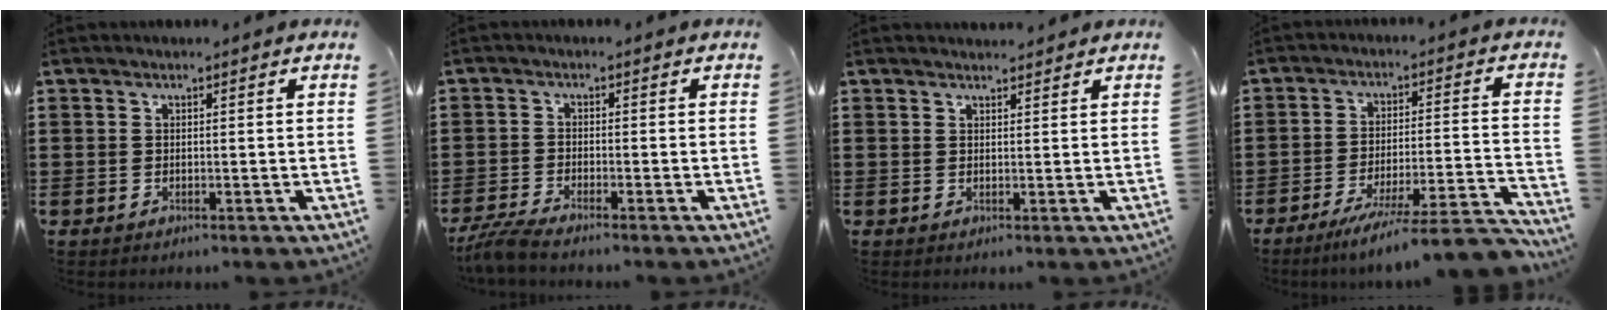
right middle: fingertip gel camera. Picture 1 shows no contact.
{"total": 3.0, "force": [-2.7, -0.2, 1.3], "torque": [-0.045, -0.012, -0.059]}
{"total": 1.4, "force": [1.3, 0.3, 0.0], "torque": [0.005, -0.003, 0.024]}
{"total": 9.1, "force": [-7.6, -0.1, 5.1], "torque": [-0.073, 0.001, -0.141]}